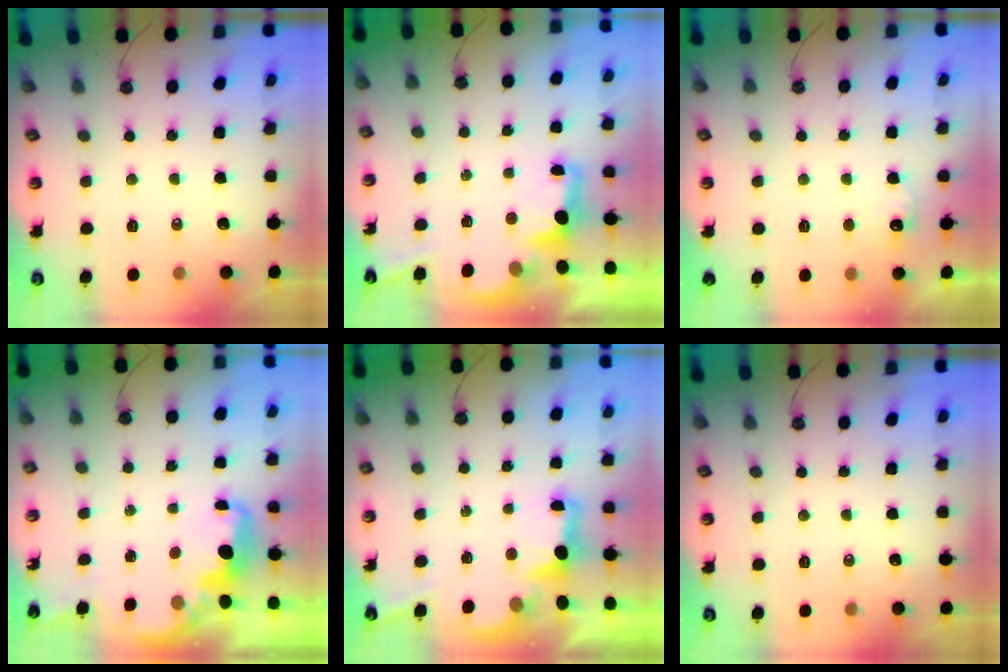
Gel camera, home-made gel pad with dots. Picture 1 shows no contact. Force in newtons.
{"total": 2.7, "press": 2.6, "slide": 0.8}
{"total": 6.6, "press": 6.5, "slide": 1.3}
{"total": 3.0, "press": 2.9, "slide": 0.6}
{"total": 2.8, "press": 2.6, "slide": 0.9}
{"total": 0.0}